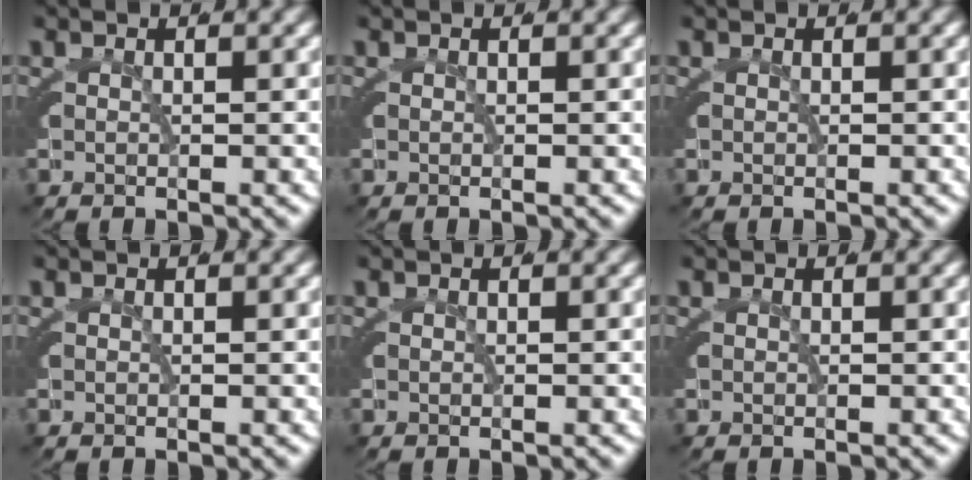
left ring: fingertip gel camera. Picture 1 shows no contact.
{"total": 0.0}
{"total": 0.0}
{"total": 0.0}
{"total": 0.0}
{"total": 0.0}